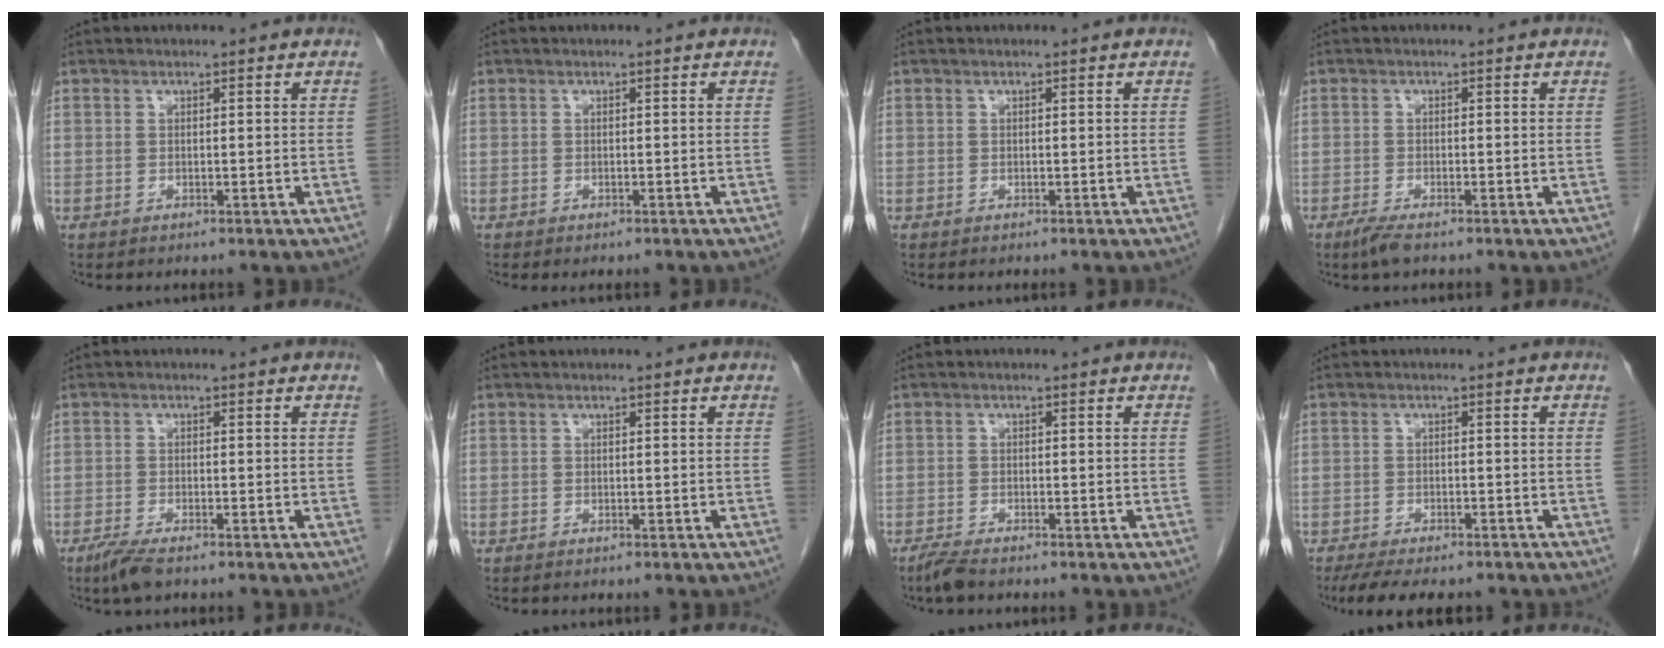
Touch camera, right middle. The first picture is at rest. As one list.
[{"total": 0.6, "force": [-0.6, 0.2, 0.2], "torque": [-0.008, -0.002, -0.009]}, {"total": 0.0}, {"total": 2.5, "force": [-1.8, 0.3, 1.7], "torque": [-0.041, -0.007, -0.036]}, {"total": 3.5, "force": [-2.6, 0.6, 2.3], "torque": [-0.051, -0.008, -0.048]}, {"total": 0.0}, {"total": 2.3, "force": [-2.0, 0.3, 1.2], "torque": [-0.034, -0.007, -0.039]}, {"total": 9.8, "force": [-8.1, 2.7, 4.7], "torque": [-0.067, -0.008, -0.116]}]